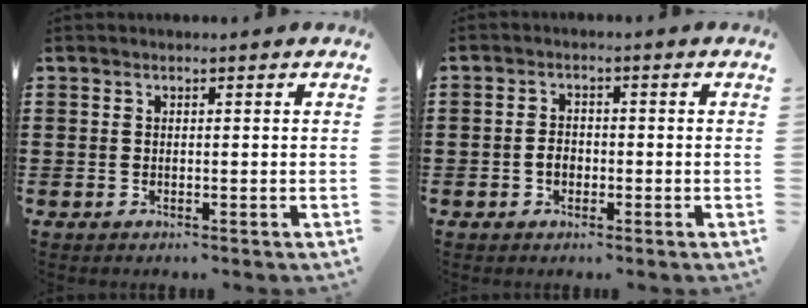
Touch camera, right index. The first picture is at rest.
{"total": 2.3, "force": [-0.7, 1.6, 1.4], "torque": [-0.028, 0.003, -0.015]}